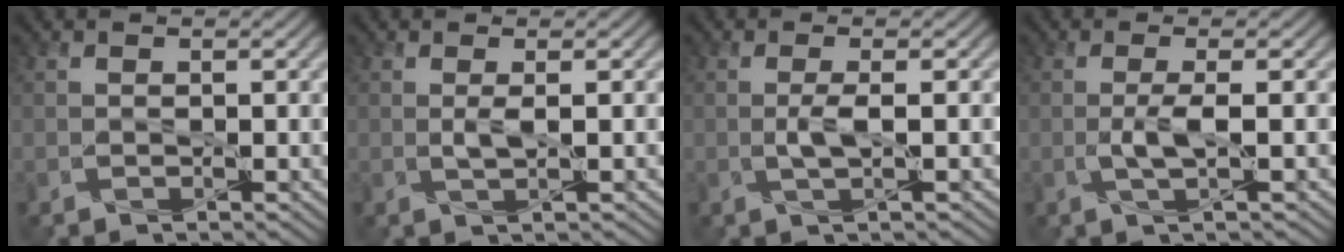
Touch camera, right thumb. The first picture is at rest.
{"total": 1.5, "force": [0.3, 0.1, 1.4], "torque": [-0.033, 0.003, 0.004]}
{"total": 2.2, "force": [-0.1, 0.3, 2.1], "torque": [-0.046, 0.002, -0.004]}
{"total": 2.7, "force": [-0.3, 0.4, 2.7], "torque": [-0.055, 0.003, -0.011]}